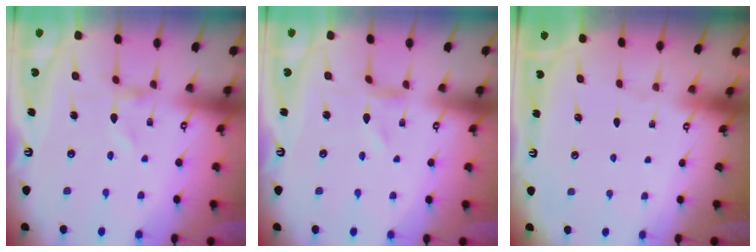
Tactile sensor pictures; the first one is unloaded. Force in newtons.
{"total": 0.0}
{"total": 0.0}